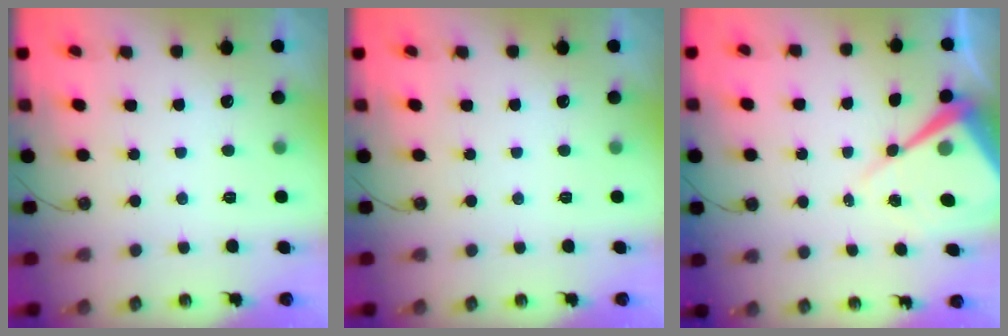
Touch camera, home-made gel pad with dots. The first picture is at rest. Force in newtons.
{"total": 0.0}
{"total": 10.3, "press": 10.2, "slide": 1.1}